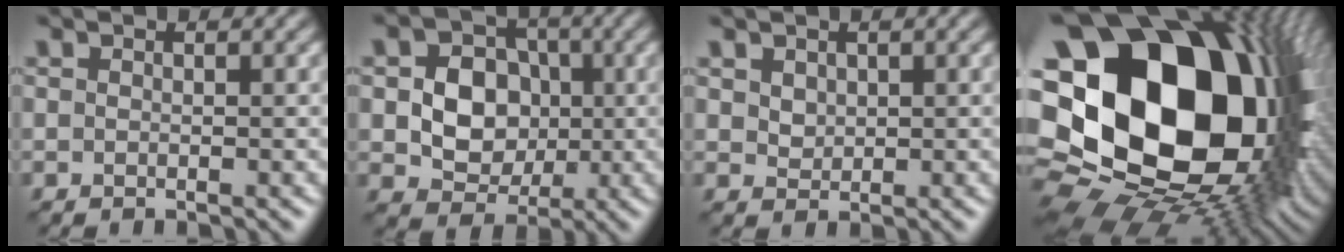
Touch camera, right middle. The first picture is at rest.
{"total": 6.7, "force": [0.0, 5.6, 3.6], "torque": [-0.054, 0.010, -0.004]}
{"total": 1.3, "force": [0.7, 1.0, 0.5], "torque": [-0.011, -0.002, 0.015]}
{"total": 24.4, "force": [2.8, 17.5, 16.8], "torque": [-0.333, -0.018, 0.050]}